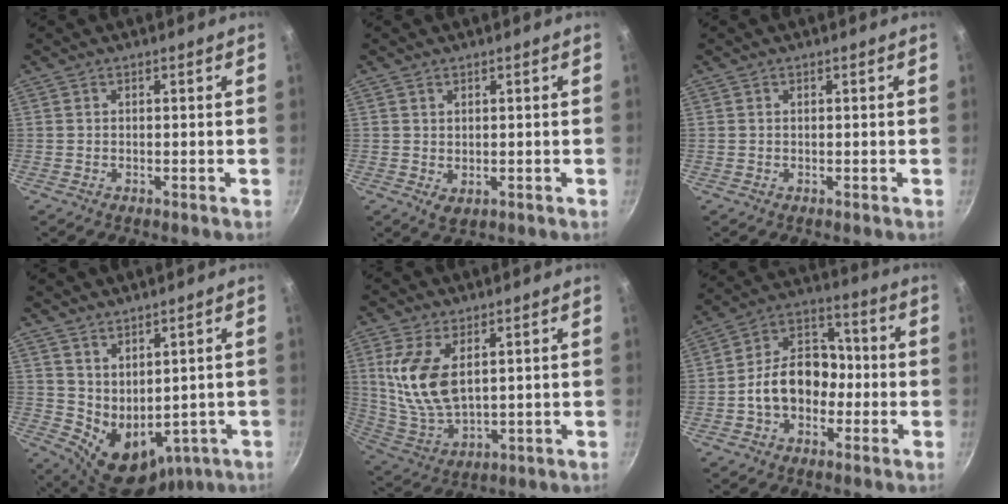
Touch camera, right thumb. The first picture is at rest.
{"total": 2.1, "force": [0.5, 1.6, 1.3], "torque": [-0.016, -0.008, 0.012]}
{"total": 0.0}
{"total": 10.3, "force": [2.3, 7.1, 7.1], "torque": [-0.094, -0.025, 0.073]}
{"total": 12.5, "force": [3.6, 6.5, 10.0], "torque": [-0.196, -0.025, 0.084]}
{"total": 12.9, "force": [-2.4, 9.6, 8.4], "torque": [-0.090, 0.047, -0.055]}